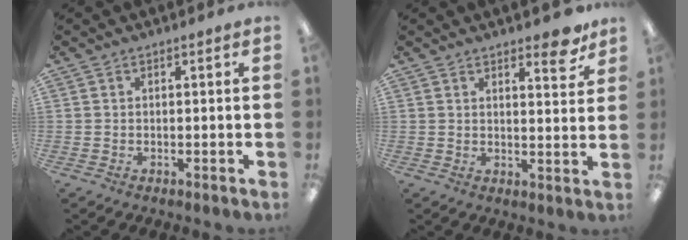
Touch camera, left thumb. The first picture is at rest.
{"total": 6.0, "force": [4.8, 2.0, 3.1], "torque": [-0.016, -0.038, 0.076]}